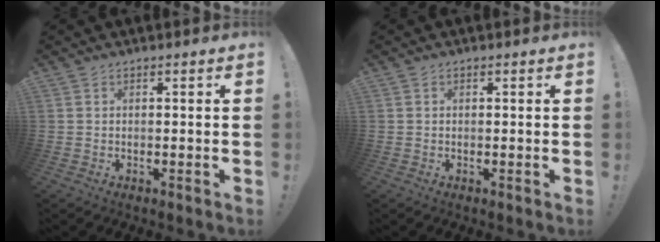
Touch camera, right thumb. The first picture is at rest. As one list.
[{"total": 0.0}]